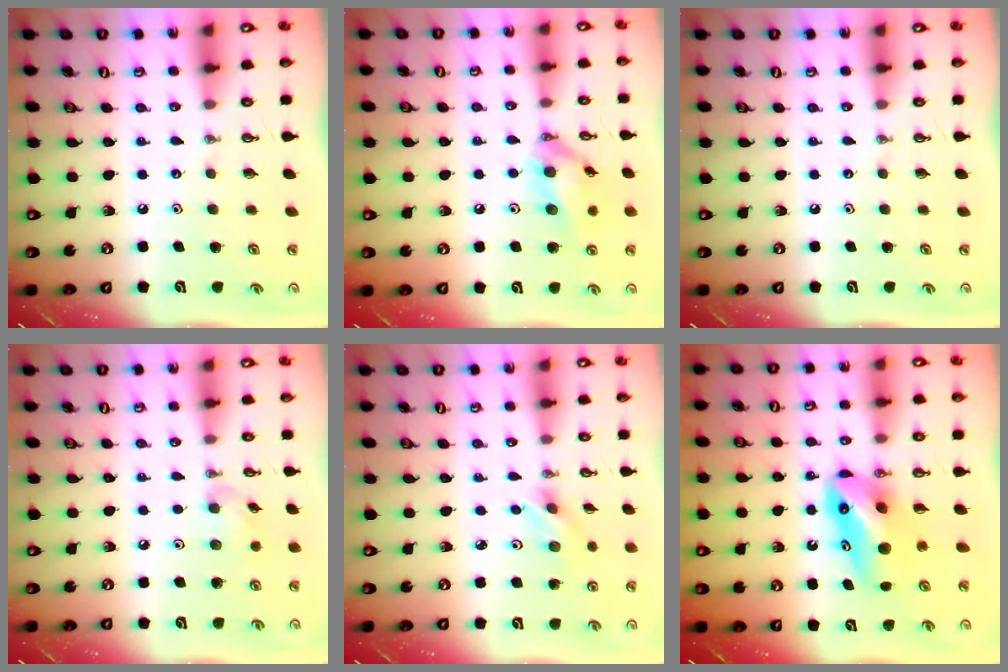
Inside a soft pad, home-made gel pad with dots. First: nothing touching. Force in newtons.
{"total": 13.1, "press": 13.0, "slide": 1.7}
{"total": 0.0}
{"total": 6.5, "press": 6.4, "slide": 0.7}
{"total": 2.7, "press": 2.7, "slide": 0.3}
{"total": 9.7, "press": 9.6, "slide": 1.4}